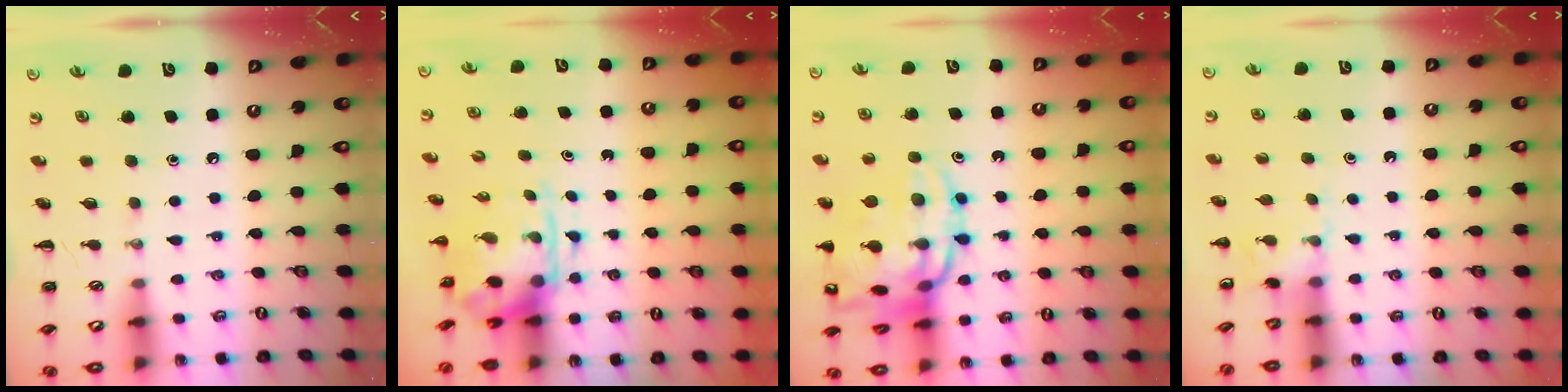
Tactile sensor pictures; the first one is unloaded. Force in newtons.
{"total": 3.7, "press": 3.6, "slide": 0.9}
{"total": 20.4, "press": 20.2, "slide": 2.5}
{"total": 4.7, "press": 4.5, "slide": 1.4}